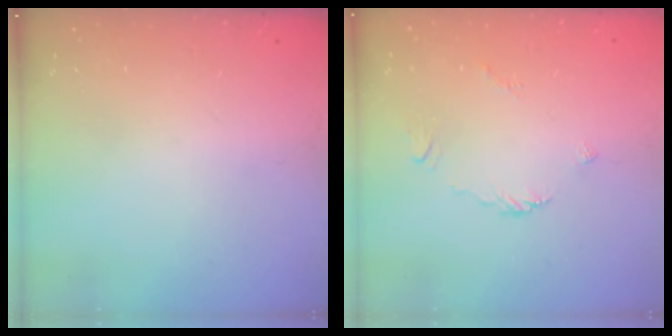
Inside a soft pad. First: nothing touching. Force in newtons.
{"total": 2.7, "press": 2.6, "slide": 0.6}